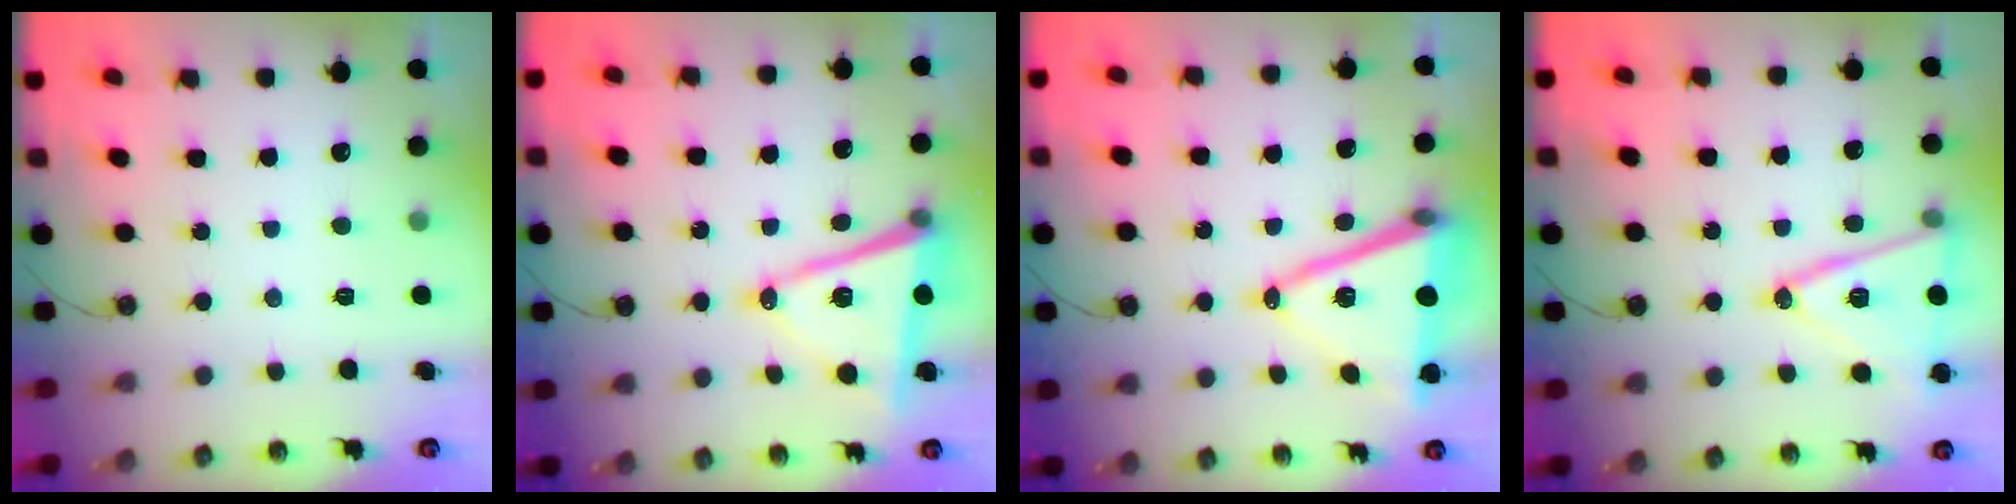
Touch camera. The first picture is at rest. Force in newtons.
{"total": 14.1, "press": 13.6, "slide": 3.9}
{"total": 15.8, "press": 15.3, "slide": 3.9}
{"total": 16.6, "press": 16.3, "slide": 3.3}